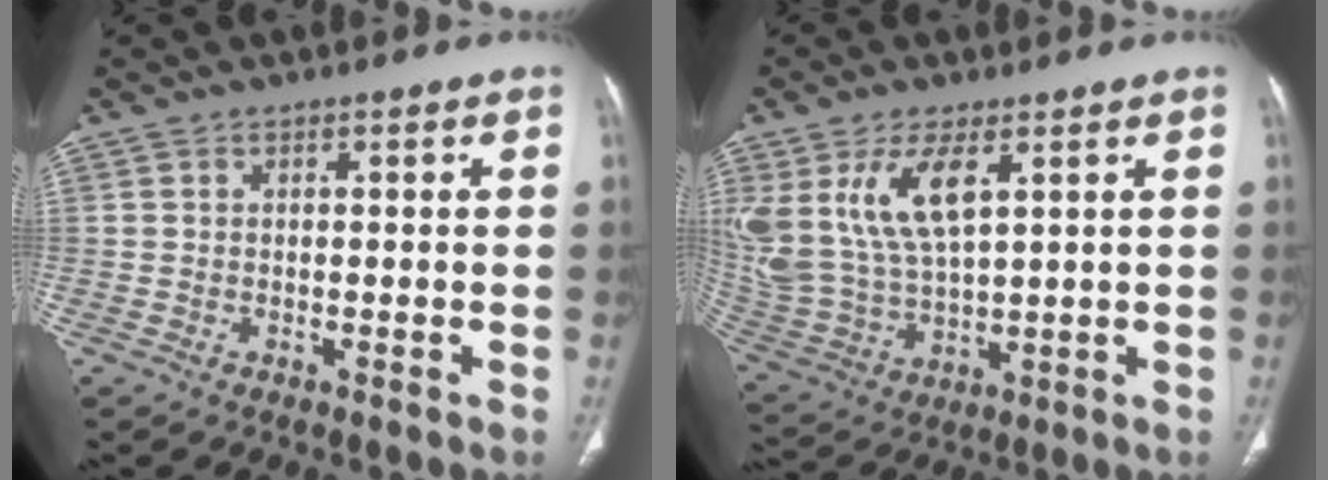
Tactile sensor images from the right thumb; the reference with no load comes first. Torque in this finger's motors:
{"motor_torque": [0.25, 0.58, 0.63, 0.64, 0.16]}